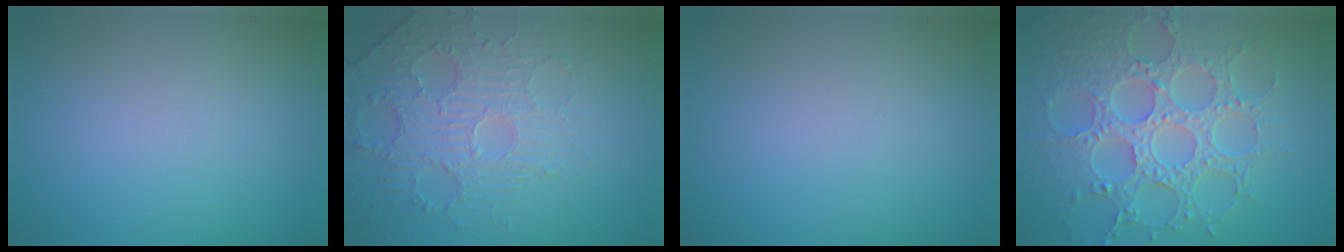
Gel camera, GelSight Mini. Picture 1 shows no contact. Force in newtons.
{"total": 4.6, "press": 3.6, "slide": 2.9}
{"total": 0.0}
{"total": 8.7, "press": 6.5, "slide": 5.8}